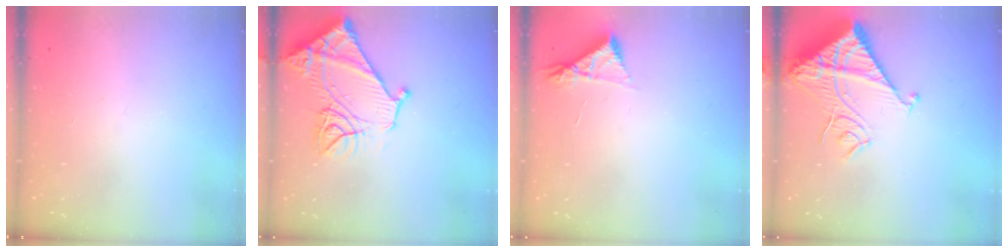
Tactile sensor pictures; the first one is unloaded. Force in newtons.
{"total": 15.8, "press": 15.7, "slide": 1.5}
{"total": 5.0, "press": 5.0, "slide": 0.8}
{"total": 15.6, "press": 15.4, "slide": 1.8}